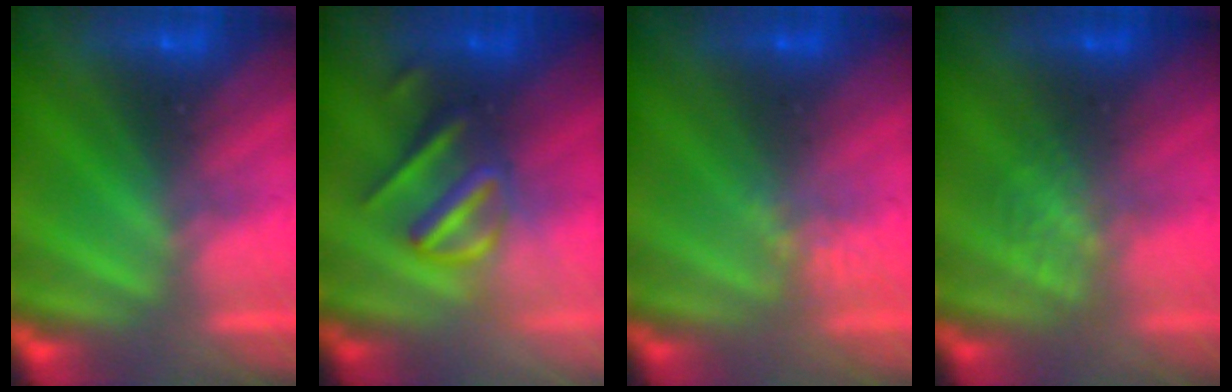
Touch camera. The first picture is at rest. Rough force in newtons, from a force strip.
{"total": 3.0}
{"total": 1.1}
{"total": 1.0}